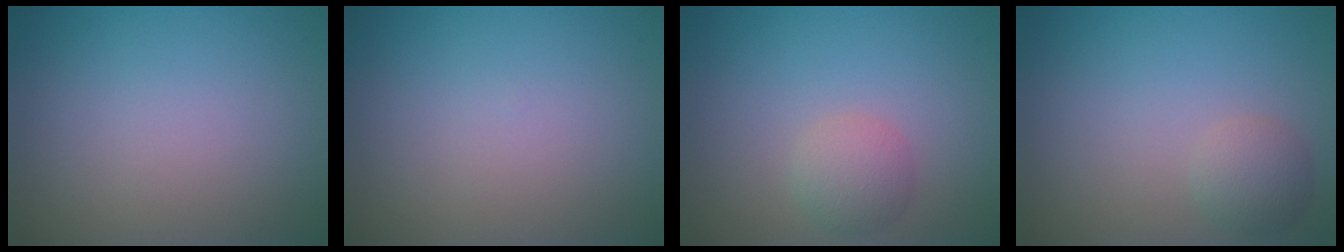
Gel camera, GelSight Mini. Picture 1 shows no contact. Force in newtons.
{"total": 0.0}
{"total": 2.3, "press": 2.3, "slide": 0.2}
{"total": 2.1, "press": 2.1, "slide": 0.1}